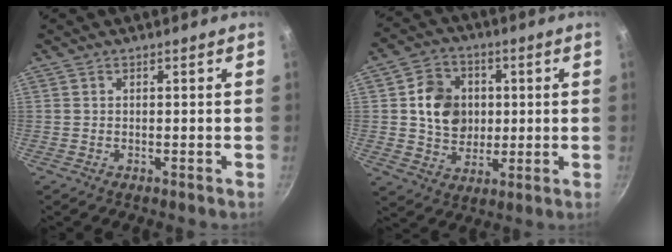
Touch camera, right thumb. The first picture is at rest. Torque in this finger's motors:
{"motor_torque": [1.26, 1.65, 0.80, -0.62, 0.03]}